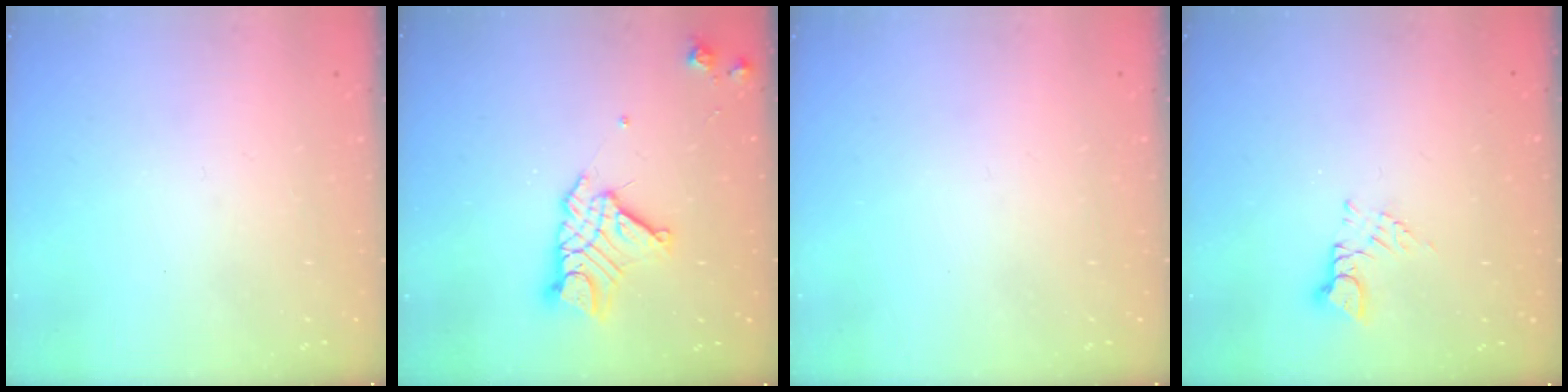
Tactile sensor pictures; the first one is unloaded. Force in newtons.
{"total": 12.6, "press": 12.5, "slide": 1.0}
{"total": 0.0}
{"total": 2.8, "press": 2.8, "slide": 0.5}